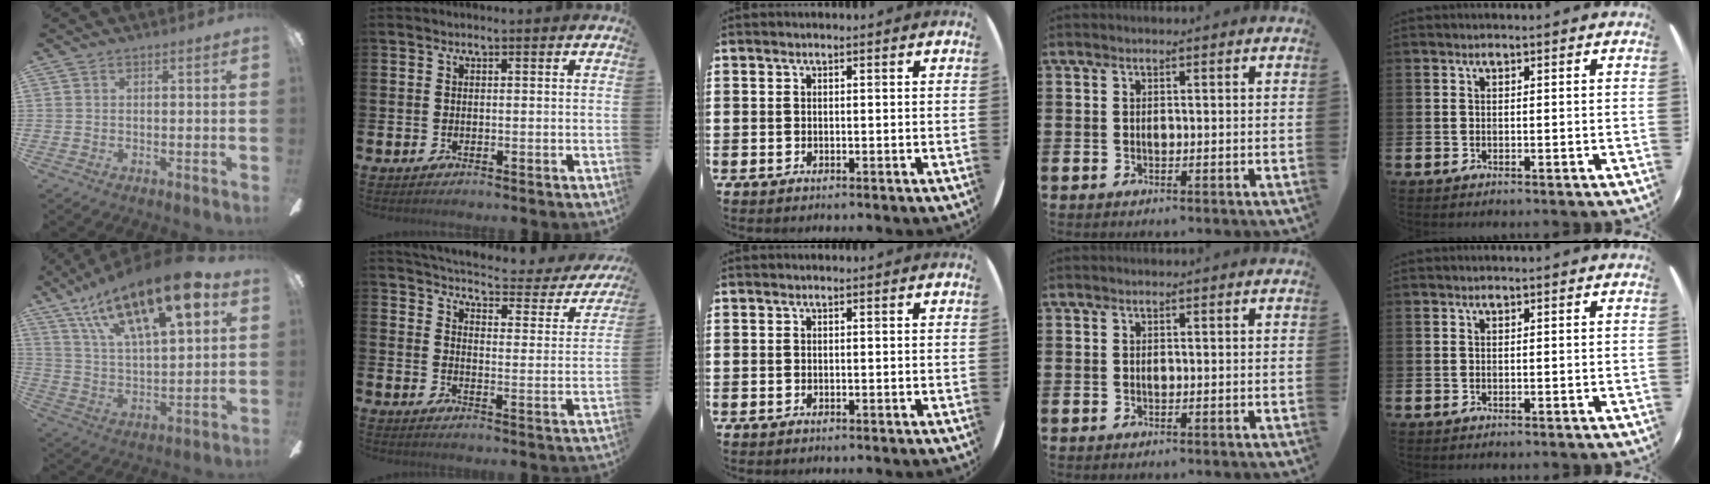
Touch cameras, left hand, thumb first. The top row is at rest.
{"thumb": {"total": 22.4, "force": [13.7, 8.1, 15.8], "torque": [-0.261, -0.065, 0.228]}, "index": {"total": 4.8, "force": [4.5, 0.7, 1.4], "torque": [-0.049, -0.038, 0.070]}}